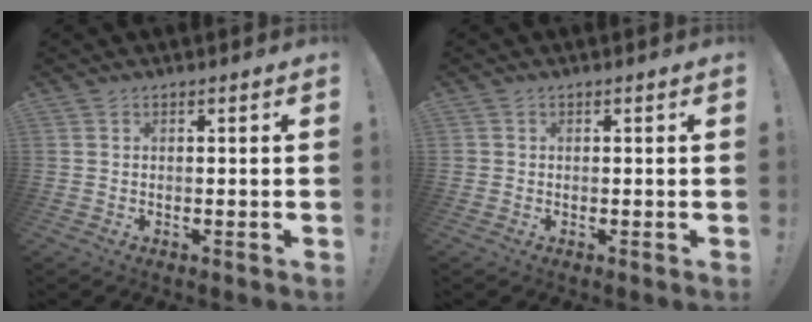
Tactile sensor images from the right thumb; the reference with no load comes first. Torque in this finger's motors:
{"motor_torque": [0.00, -0.06, -0.04, 0.14, -0.04]}